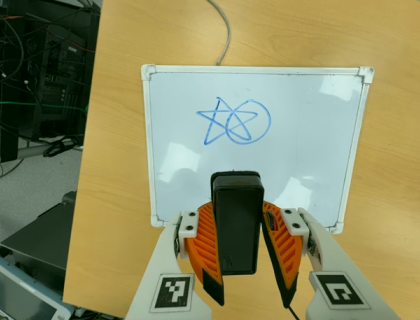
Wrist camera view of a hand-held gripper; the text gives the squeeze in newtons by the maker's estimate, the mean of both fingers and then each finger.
{"total": 8.7, "left": 7.4, "right": 10.0}